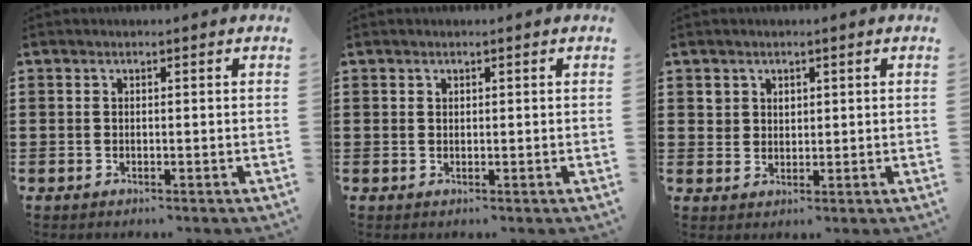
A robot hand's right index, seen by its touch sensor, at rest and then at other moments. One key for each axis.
{"total": 0.6, "fx": 0.4, "fy": 0.4, "fz": 0.1, "tx": -0.003, "ty": 0.002, "tz": 0.008}
{"total": 2.3, "fx": 1.5, "fy": 1.8, "fz": 0.2, "tx": -0.012, "ty": 0.008, "tz": 0.029}